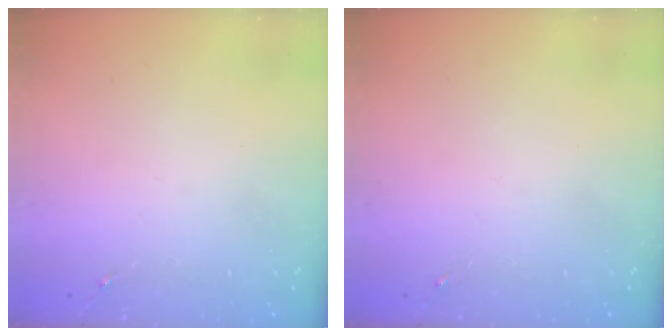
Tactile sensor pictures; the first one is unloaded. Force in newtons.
{"total": 0.0}